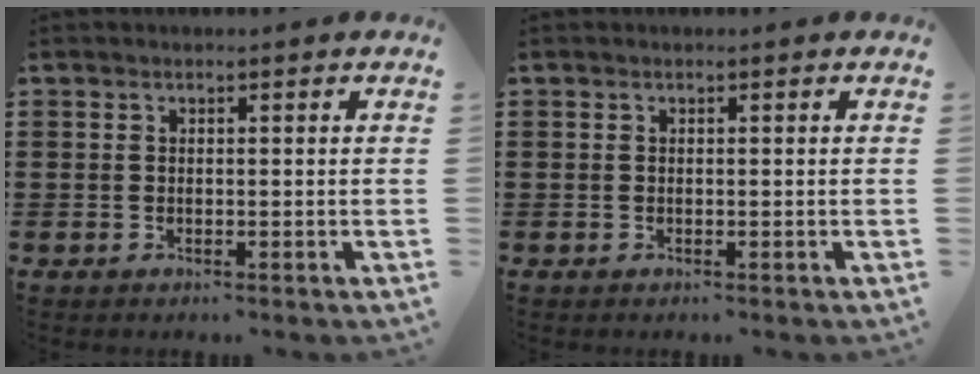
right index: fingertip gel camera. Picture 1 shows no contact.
{"total": 0.0}